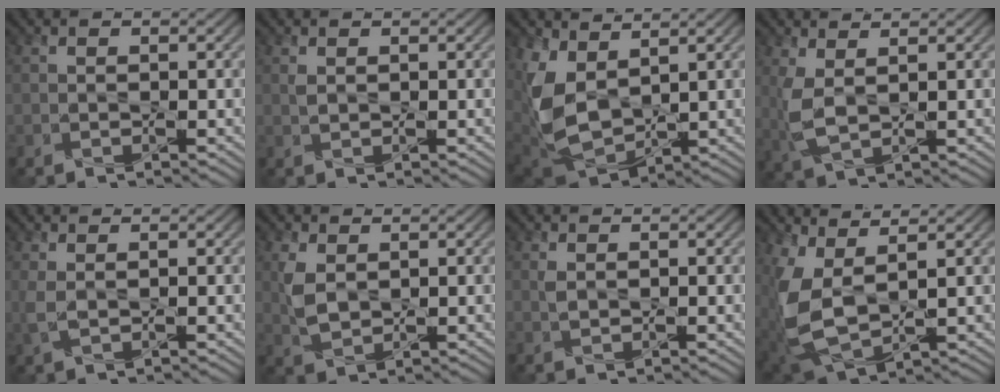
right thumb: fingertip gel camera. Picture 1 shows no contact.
{"total": 0.9, "force": [0.4, 0.5, 0.6], "torque": [-0.020, 0.000, 0.010]}
{"total": 10.3, "force": [3.1, 6.2, 7.7], "torque": [-0.218, -0.005, 0.066]}
{"total": 4.6, "force": [1.4, 2.1, 3.9], "torque": [-0.111, -0.003, 0.026]}
{"total": 2.0, "force": [0.8, 0.9, 1.7], "torque": [-0.051, -0.001, 0.017]}
{"total": 4.1, "force": [1.1, 2.6, 3.0], "torque": [-0.082, -0.001, 0.026]}
{"total": 1.2, "force": [0.5, 0.7, 0.9], "torque": [-0.028, 0.000, 0.012]}
{"total": 8.5, "force": [2.0, 4.6, 6.8], "torque": [-0.177, -0.012, 0.038]}